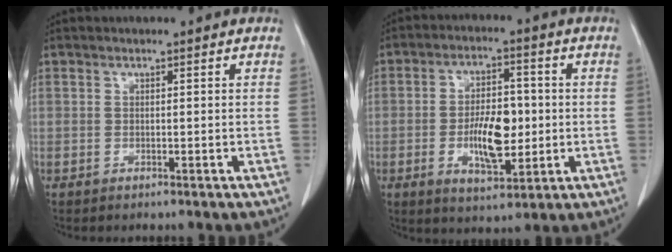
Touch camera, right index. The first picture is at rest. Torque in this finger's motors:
{"motor_torque": [0.26, 0.11, 0.17, 0.12]}